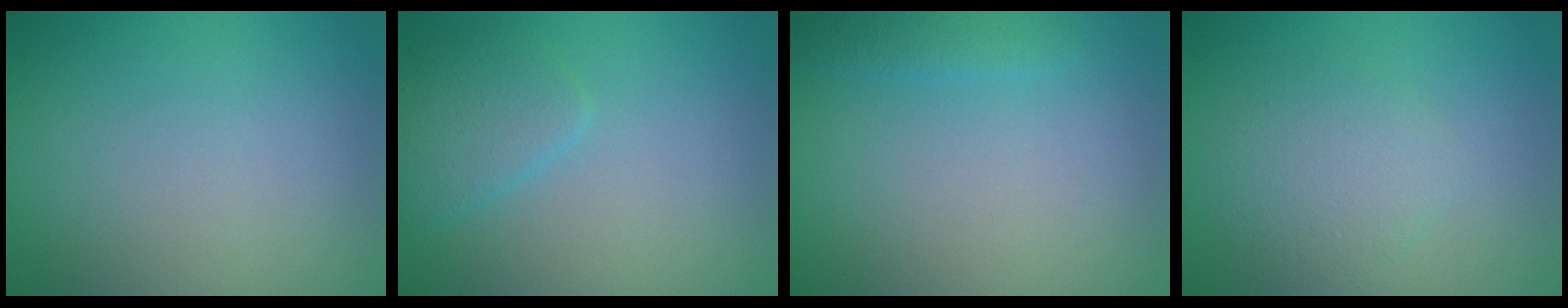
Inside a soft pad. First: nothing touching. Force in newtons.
{"total": 2.2, "press": 2.2, "slide": 0.1}
{"total": 1.2, "press": 1.2, "slide": 0.1}
{"total": 3.0, "press": 3.0, "slide": 0.1}